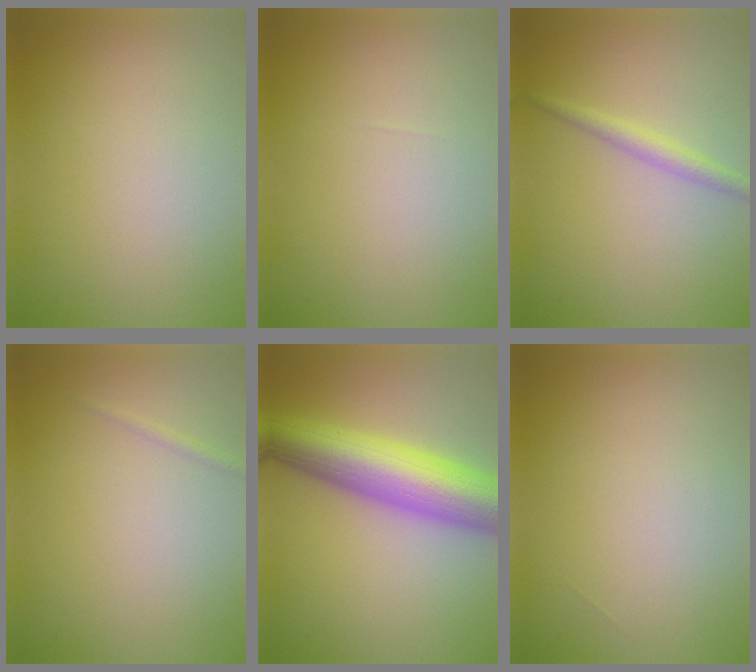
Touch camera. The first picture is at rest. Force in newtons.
{"total": 0.0}
{"total": 1.7, "press": 1.7, "slide": 0.0}
{"total": 0.6, "press": 0.6, "slide": 0.1}
{"total": 10.0, "press": 10.0, "slide": 0.2}
{"total": 0.0}